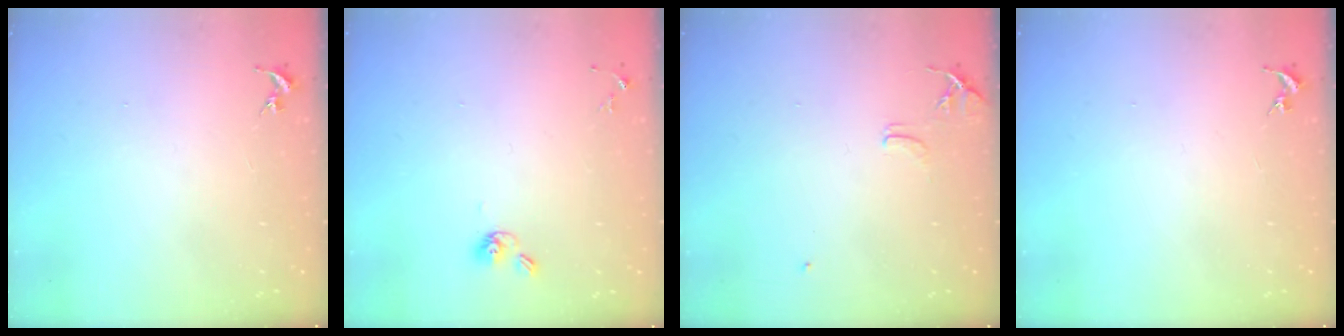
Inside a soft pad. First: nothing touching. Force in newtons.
{"total": 5.9, "press": 5.4, "slide": 2.4}
{"total": 7.1, "press": 7.0, "slide": 0.8}
{"total": 0.0}